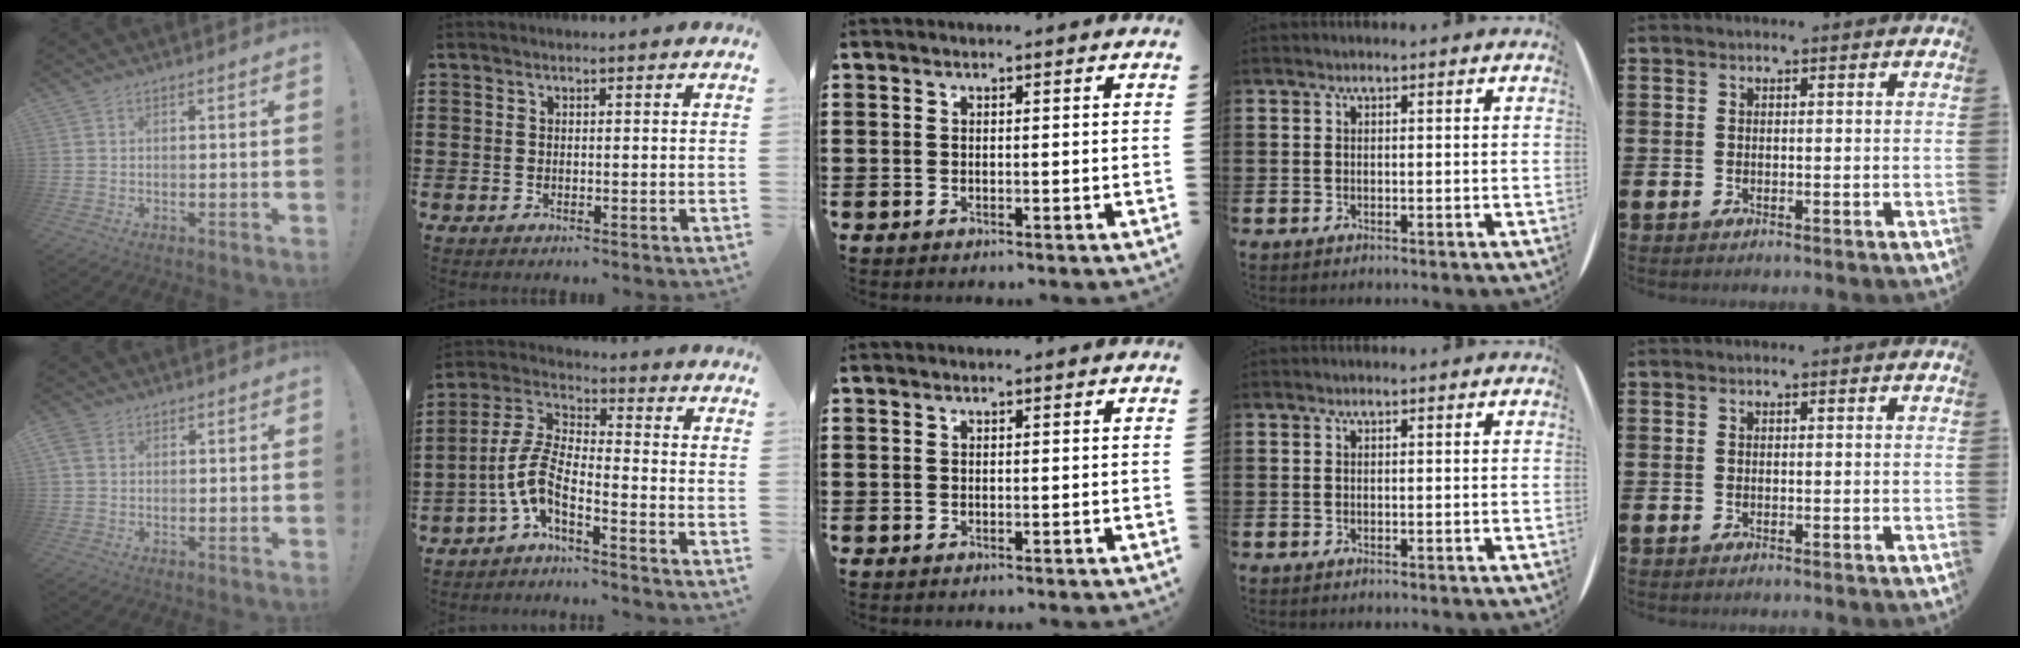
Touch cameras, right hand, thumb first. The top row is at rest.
{"thumb": {"total": 3.2, "force": [1.1, 2.3, 1.8], "torque": [-0.035, 0.006, 0.025]}, "index": {"total": 6.7, "force": [-3.6, 1.6, 5.4], "torque": [-0.149, -0.022, -0.079]}}